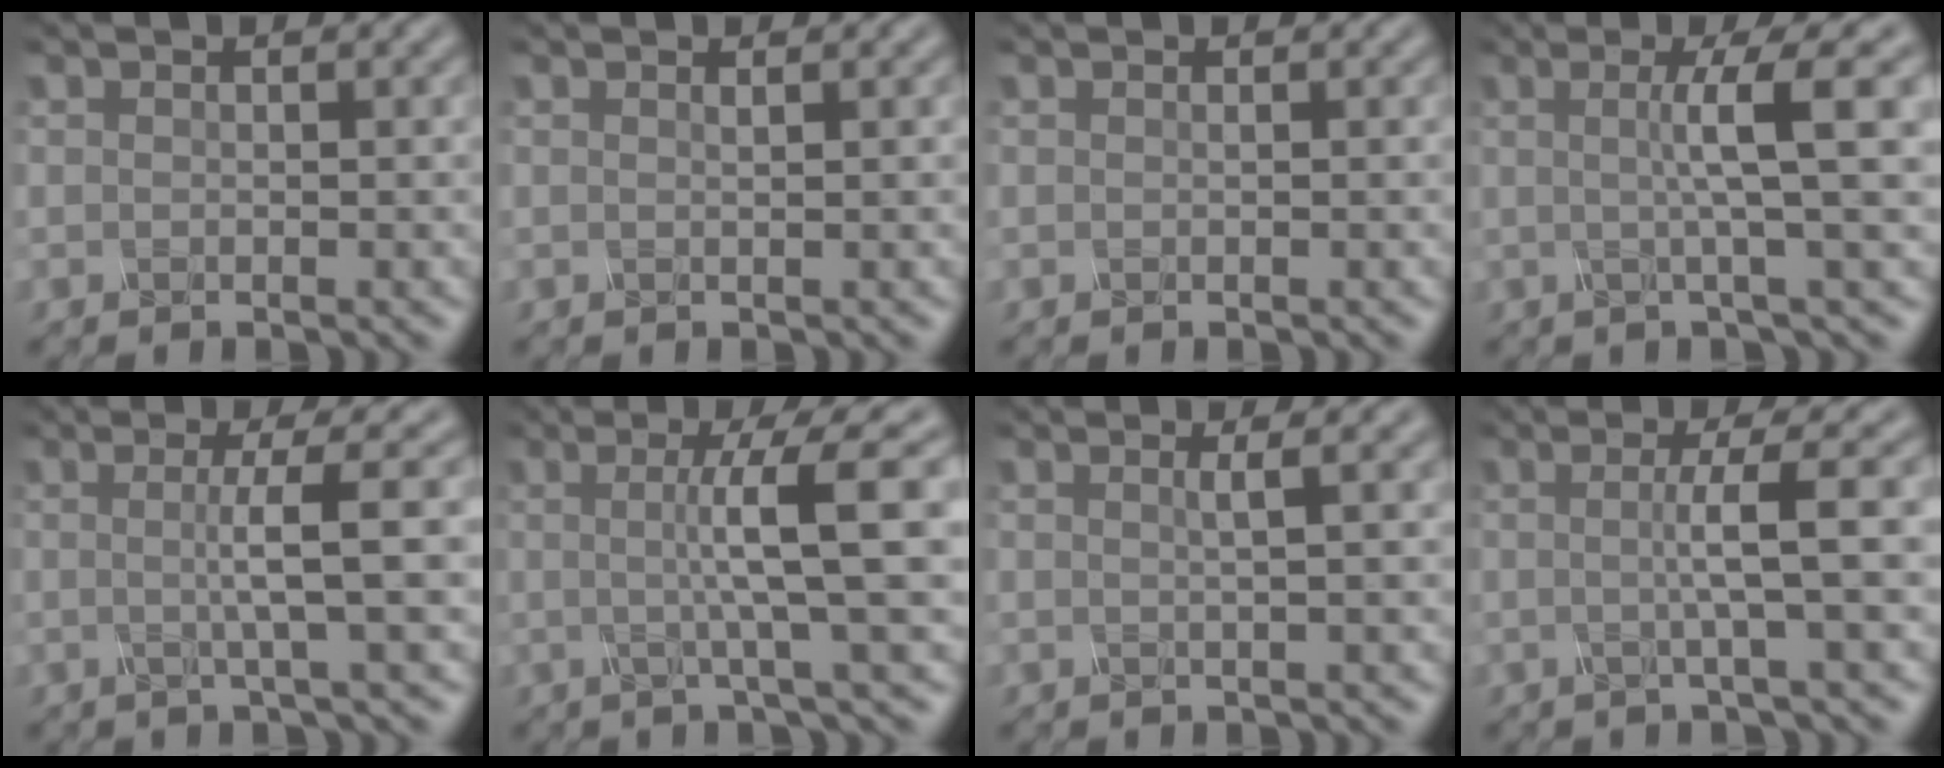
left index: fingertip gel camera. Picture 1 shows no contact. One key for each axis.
{"total": 0.7, "fx": 0.4, "fy": 0.3, "fz": 0.6, "tx": 0.000, "ty": 0.000, "tz": 0.003}
{"total": 0.0}
{"total": 5.8, "fx": 0.8, "fy": 0.7, "fz": 5.7, "tx": -0.087, "ty": 0.012, "tz": 0.008}
{"total": 4.4, "fx": 0.2, "fy": 0.7, "fz": 4.4, "tx": -0.069, "ty": 0.002, "tz": -0.006}
{"total": 7.3, "fx": 0.6, "fy": 1.0, "fz": 7.2, "tx": -0.110, "ty": 0.012, "tz": 0.007}
{"total": 2.3, "fx": 0.6, "fy": 0.7, "fz": 2.1, "tx": -0.028, "ty": 0.007, "tz": -0.008}
{"total": 4.3, "fx": 0.1, "fy": 0.6, "fz": 4.3, "tx": -0.066, "ty": 0.003, "tz": -0.009}